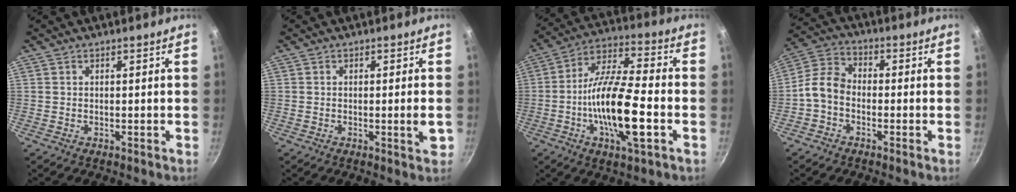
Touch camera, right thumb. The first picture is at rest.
{"total": 2.8, "force": [-0.5, 0.2, 2.7], "torque": [-0.041, -0.003, -0.008]}
{"total": 17.4, "force": [-4.4, 5.1, 16.0], "torque": [-0.284, 0.028, -0.092]}
{"total": 6.5, "force": [-2.2, 4.7, 4.0], "torque": [-0.076, 0.037, -0.060]}